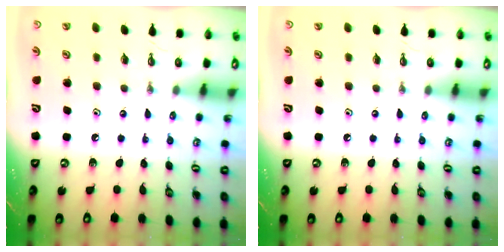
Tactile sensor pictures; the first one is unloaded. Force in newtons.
{"total": 0.0}